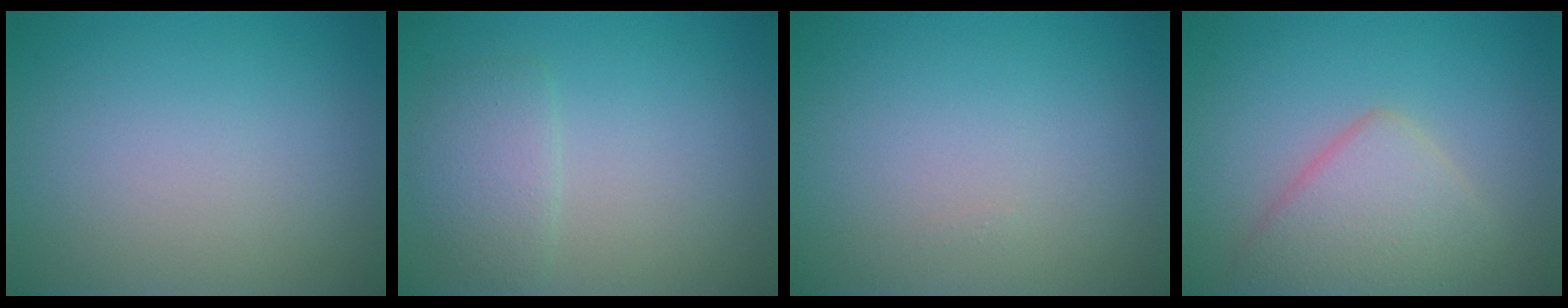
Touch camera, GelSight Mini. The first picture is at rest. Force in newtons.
{"total": 2.3, "press": 2.2, "slide": 0.1}
{"total": 0.0}
{"total": 4.0, "press": 4.0, "slide": 0.4}